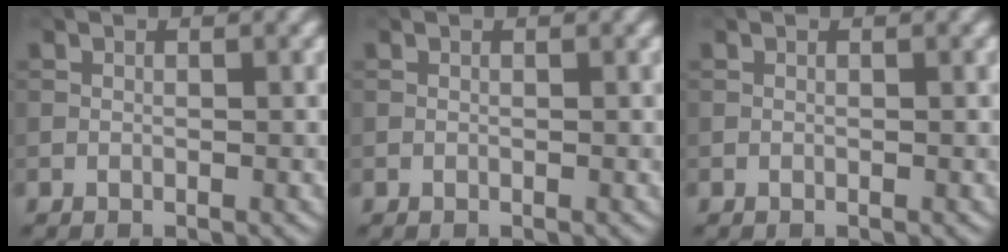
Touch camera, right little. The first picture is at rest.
{"total": 0.0}
{"total": 0.0}